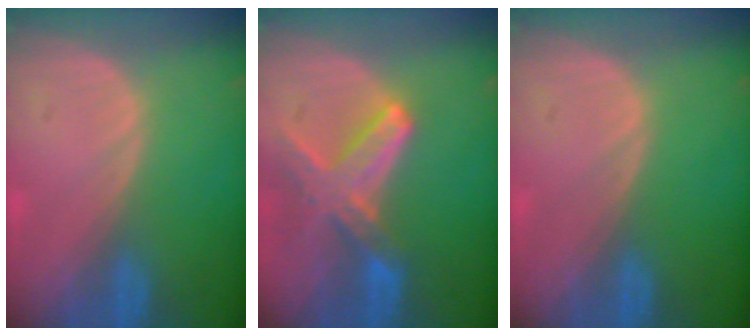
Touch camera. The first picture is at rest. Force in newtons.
{"total": 8.2, "press": 7.2, "slide": 3.9}
{"total": 0.0}